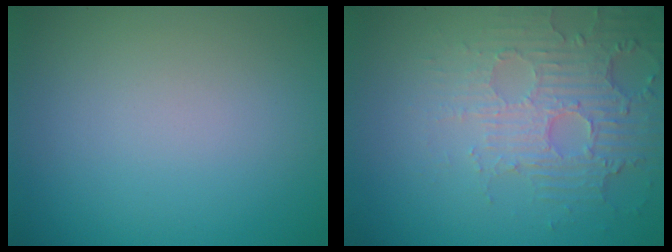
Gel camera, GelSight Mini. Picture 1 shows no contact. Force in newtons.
{"total": 4.3, "press": 3.8, "slide": 2.0}